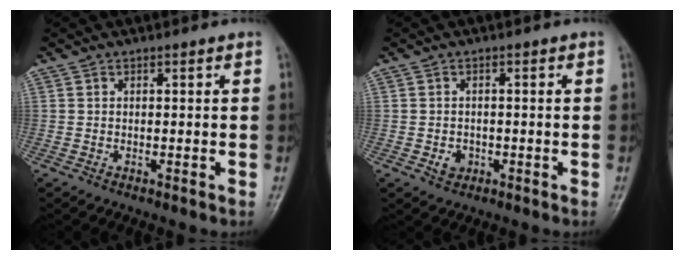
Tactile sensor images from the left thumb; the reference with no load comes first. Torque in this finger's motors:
{"motor_torque": [0.00, 0.00, 0.03, 0.02, 0.00]}